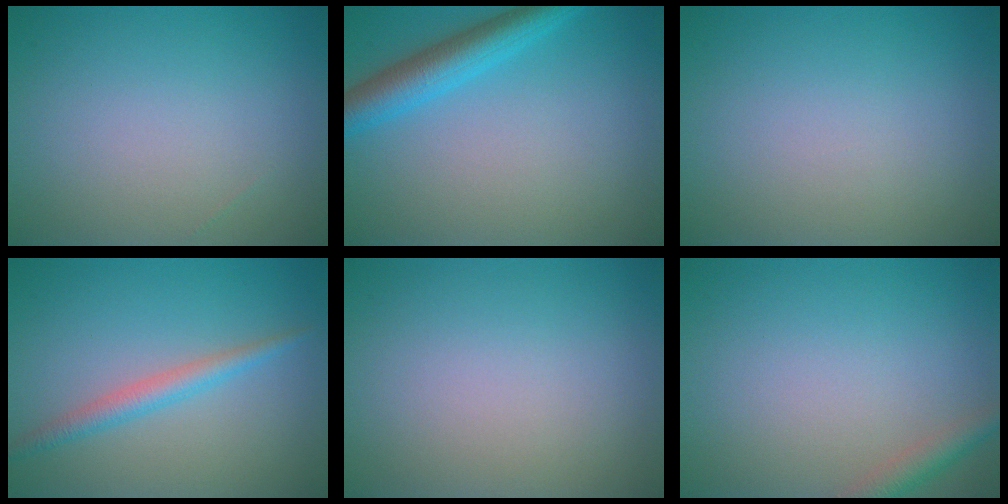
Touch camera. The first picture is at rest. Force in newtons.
{"total": 4.5, "press": 4.5, "slide": 0.4}
{"total": 0.0}
{"total": 2.3, "press": 2.3, "slide": 0.1}
{"total": 0.0}
{"total": 2.0, "press": 2.0, "slide": 0.1}